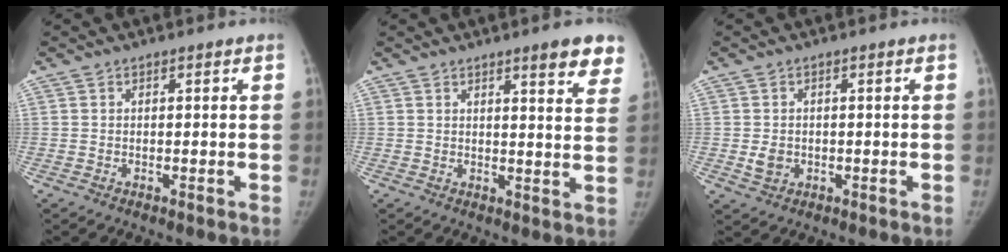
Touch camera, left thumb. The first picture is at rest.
{"total": 8.2, "force": [5.7, 1.6, 5.6], "torque": [-0.046, -0.028, 0.065]}
{"total": 2.8, "force": [-0.5, 2.3, 1.4], "torque": [-0.016, 0.000, -0.001]}